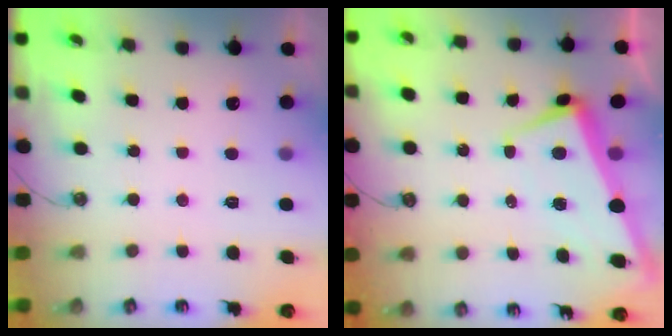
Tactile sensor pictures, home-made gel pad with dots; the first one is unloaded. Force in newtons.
{"total": 0.8, "press": 0.3, "slide": 0.8}